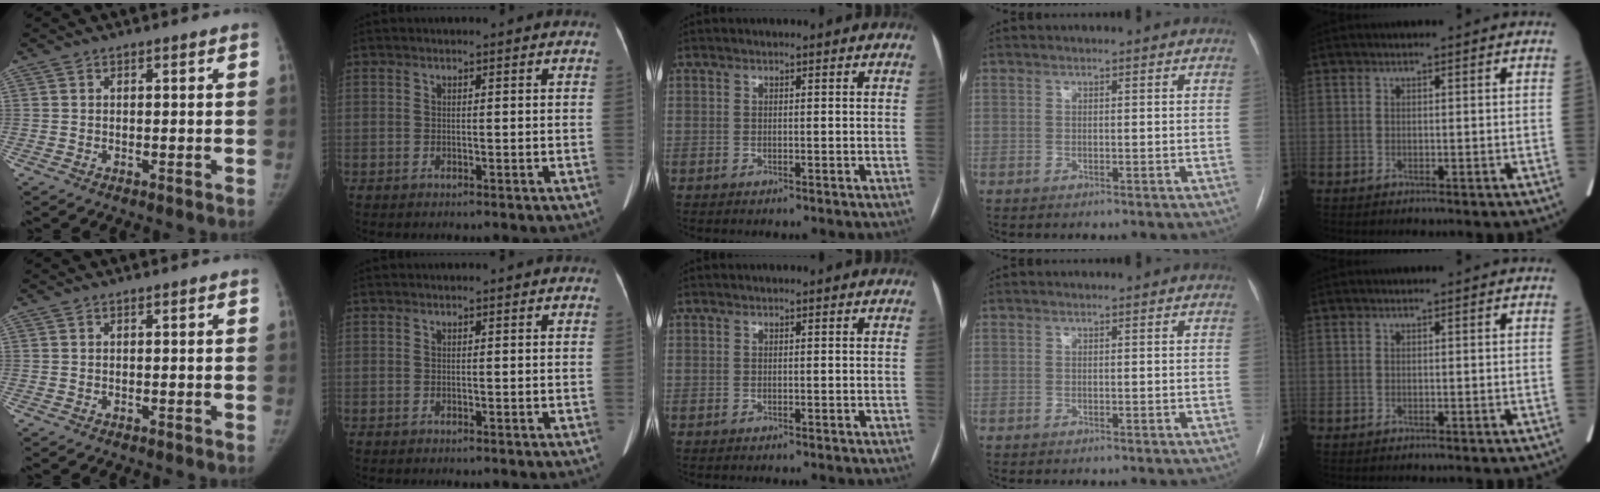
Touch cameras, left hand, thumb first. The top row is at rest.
{}